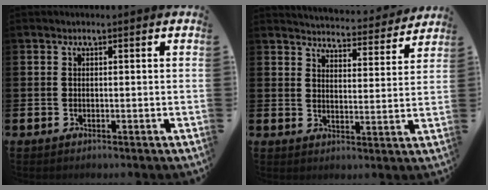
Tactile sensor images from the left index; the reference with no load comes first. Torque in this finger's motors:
{"motor_torque": [0.36, -1.78, 0.28, 0.07]}